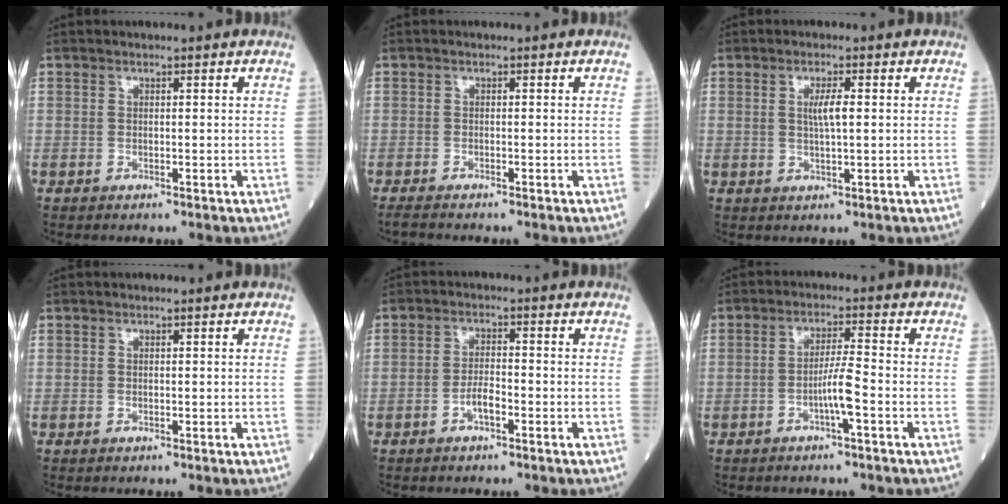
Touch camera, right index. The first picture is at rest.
{"total": 2.0, "force": [-1.8, -0.1, 0.9], "torque": [-0.019, -0.005, -0.029]}
{"total": 3.0, "force": [0.5, 0.2, 2.9], "torque": [-0.056, -0.002, 0.008]}
{"total": 0.0}
{"total": 2.8, "force": [-1.4, 0.8, 2.3], "torque": [-0.041, 0.004, -0.026]}
{"total": 4.1, "force": [-1.7, -0.3, 3.7], "torque": [-0.069, 0.003, -0.033]}